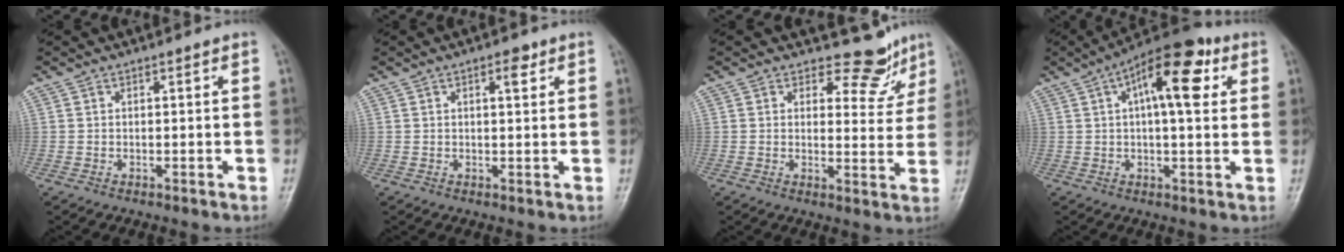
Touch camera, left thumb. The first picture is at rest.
{"total": 2.7, "force": [1.3, 1.1, 2.1], "torque": [-0.025, -0.003, 0.018]}
{"total": 6.6, "force": [5.7, 3.3, 0.5], "torque": [0.021, -0.052, 0.064]}
{"total": 14.5, "force": [5.0, 5.8, 12.4], "torque": [-0.168, 0.017, 0.065]}